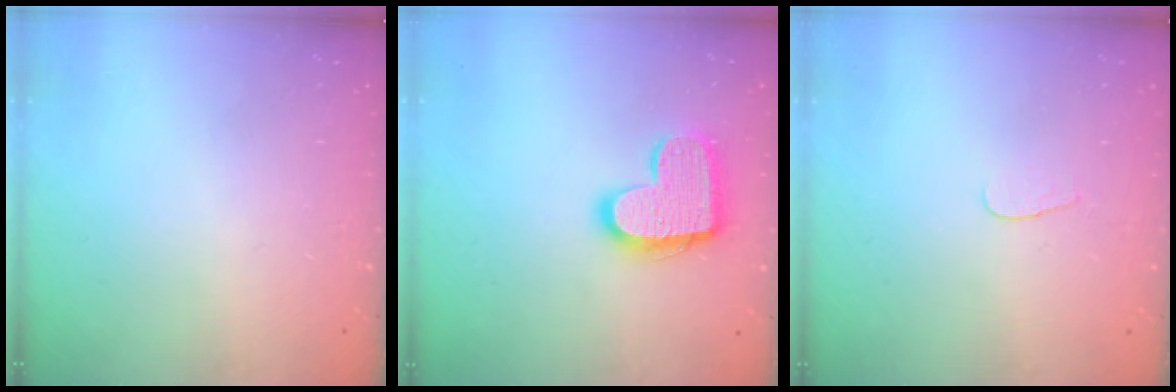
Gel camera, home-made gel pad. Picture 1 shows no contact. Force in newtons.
{"total": 15.5, "press": 15.4, "slide": 1.0}
{"total": 2.8, "press": 2.8, "slide": 0.3}